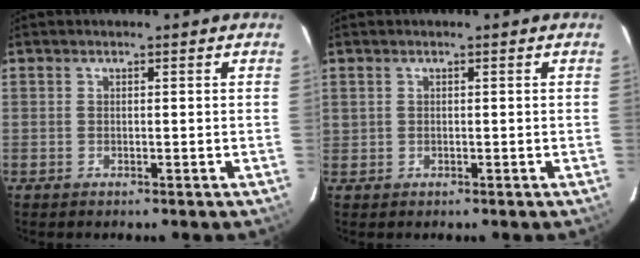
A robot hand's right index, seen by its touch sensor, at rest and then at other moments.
{"total": 0.7, "force": [0.3, 0.6, 0.2], "torque": [-0.002, 0.003, 0.006]}